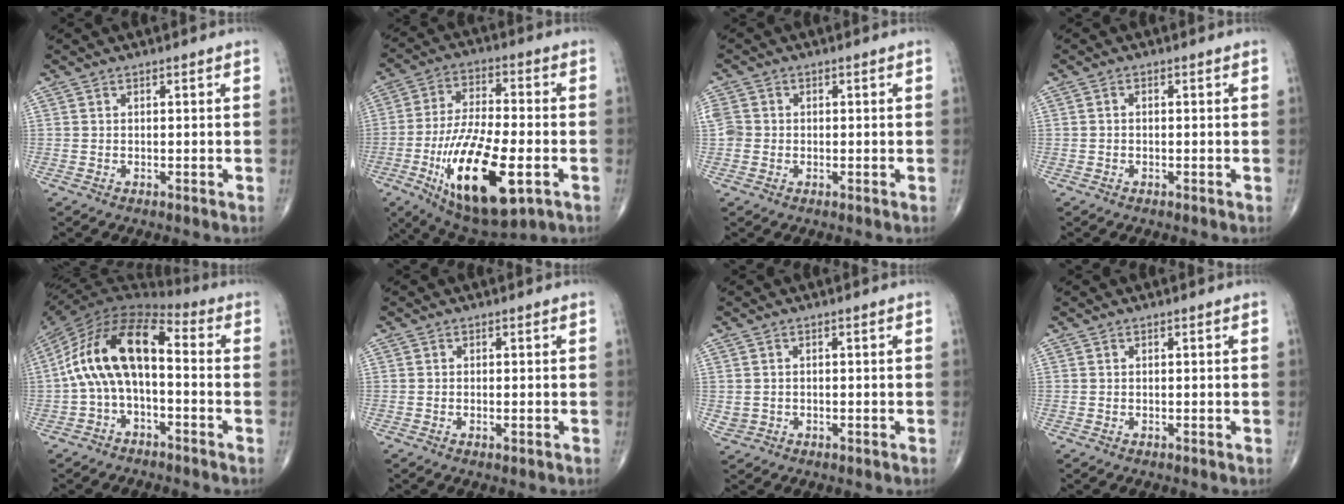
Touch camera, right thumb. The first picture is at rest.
{"total": 21.5, "force": [-7.1, 8.2, 18.6], "torque": [-0.348, 0.002, -0.110]}
{"total": 3.6, "force": [-0.1, 3.2, 1.6], "torque": [-0.031, 0.010, -0.001]}
{"total": 0.6, "force": [-0.1, 0.4, 0.4], "torque": [-0.006, 0.001, -0.007]}
{"total": 15.5, "force": [-0.7, 7.9, 13.3], "torque": [-0.244, 0.054, -0.025]}
{"total": 0.9, "force": [-0.3, 0.3, 0.8], "torque": [-0.016, -0.002, -0.005]}
{"total": 1.8, "force": [-0.2, 1.7, 0.7], "torque": [-0.012, 0.006, 0.002]}
{"total": 0.0}